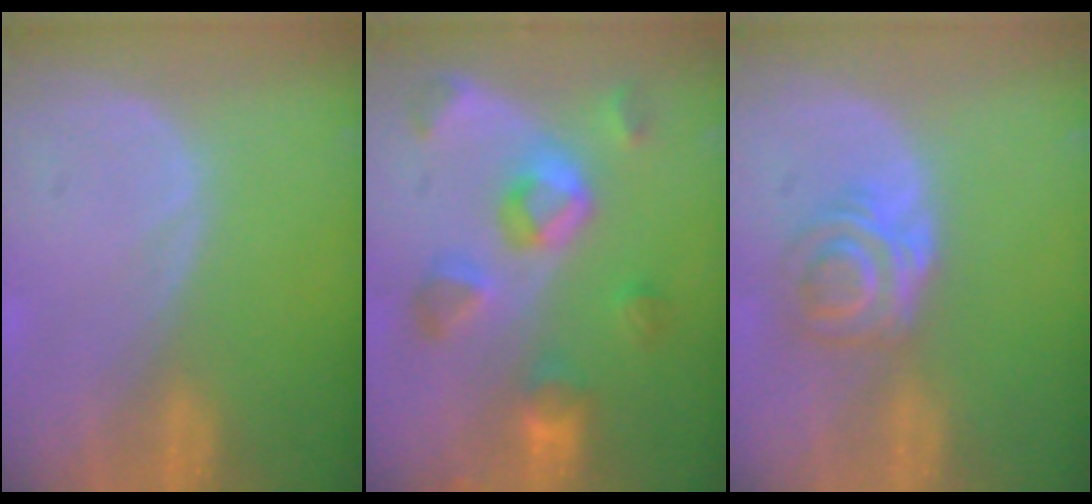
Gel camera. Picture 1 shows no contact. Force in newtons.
{"total": 8.3, "press": 8.1, "slide": 1.9}
{"total": 6.1, "press": 5.0, "slide": 3.5}